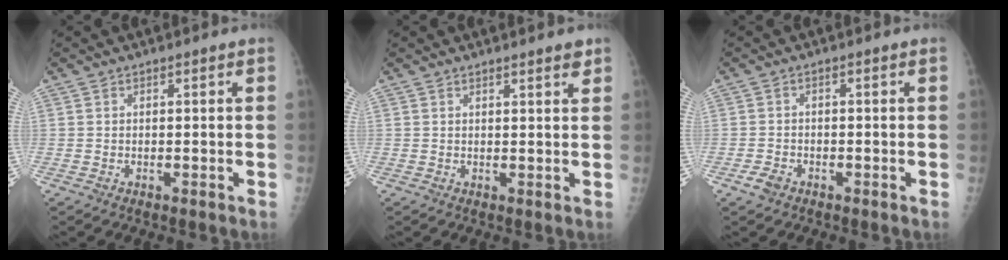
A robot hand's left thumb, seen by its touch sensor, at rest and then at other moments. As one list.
[{"total": 1.9, "force": [1.6, 0.2, 1.1], "torque": [-0.010, -0.008, 0.020]}, {"total": 2.2, "force": [-1.5, 1.3, 0.9], "torque": [-0.019, 0.006, -0.024]}]